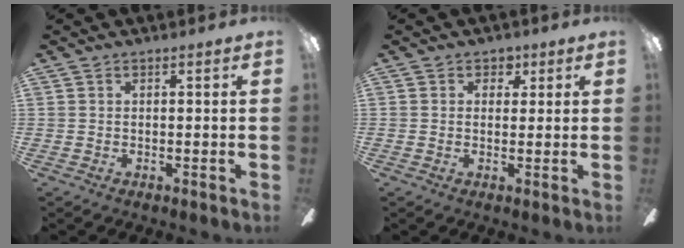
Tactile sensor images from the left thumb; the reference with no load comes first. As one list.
[{"total": 2.9, "force": [1.5, 2.4, 0.7], "torque": [0.005, -0.004, 0.022]}]